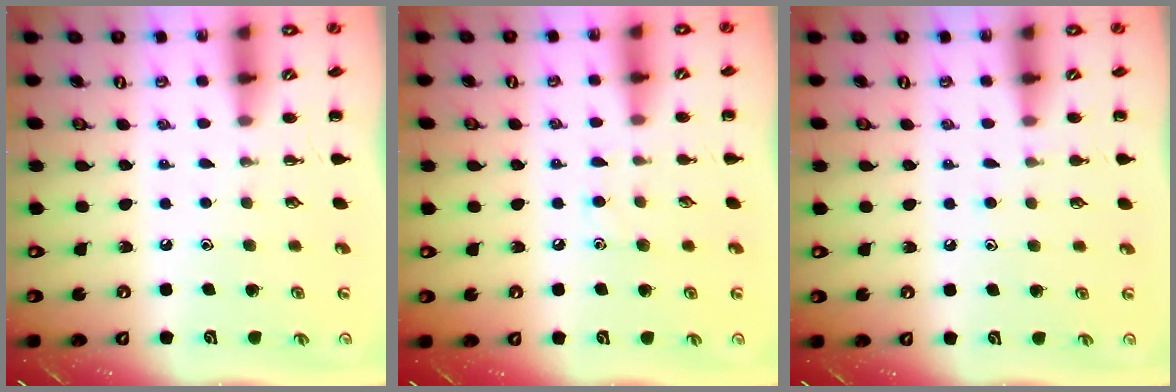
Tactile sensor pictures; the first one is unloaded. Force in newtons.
{"total": 5.3, "press": 5.0, "slide": 1.7}
{"total": 5.0, "press": 4.8, "slide": 1.6}